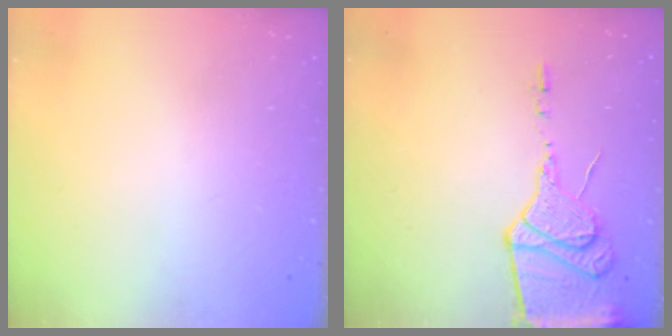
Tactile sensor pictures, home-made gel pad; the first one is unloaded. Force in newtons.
{"total": 13.7, "press": 13.7, "slide": 1.2}